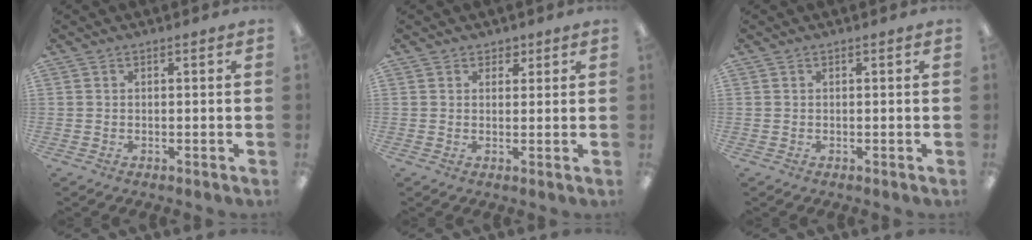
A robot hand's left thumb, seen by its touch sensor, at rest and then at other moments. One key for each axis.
{"total": 2.4, "fx": 1.4, "fy": 1.8, "fz": 0.3, "tx": 0.008, "ty": -0.003, "tz": 0.023}
{"total": 0.0}